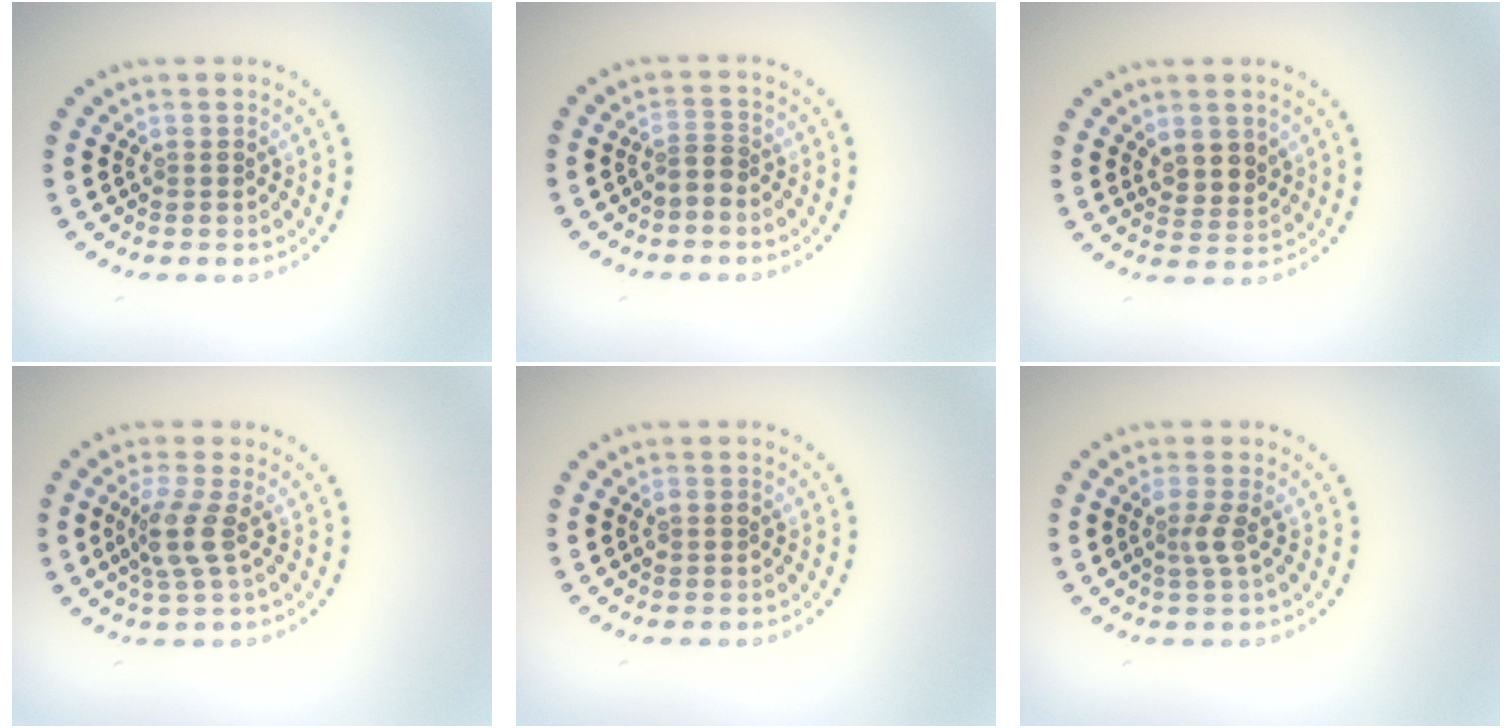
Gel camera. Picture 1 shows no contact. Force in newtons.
{"total": 1.4, "press": 0.9, "slide": 1.1}
{"total": 2.4, "press": 2.2, "slide": 1.0}
{"total": 2.7, "press": 2.1, "slide": 1.8}
{"total": 0.9, "press": 0.9, "slide": 0.1}
{"total": 1.6, "press": 1.2, "slide": 1.0}